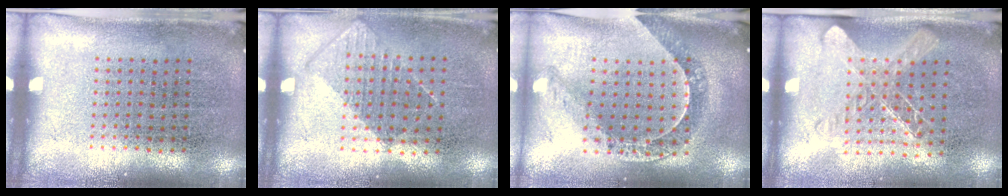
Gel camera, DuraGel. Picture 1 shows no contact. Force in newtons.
{"total": 0.8, "press": 0.7, "slide": 0.4}
{"total": 1.2, "press": 1.2, "slide": 0.2}
{"total": 1.5, "press": 1.3, "slide": 0.6}